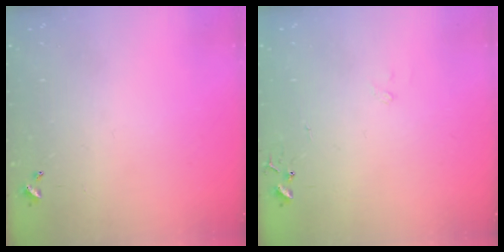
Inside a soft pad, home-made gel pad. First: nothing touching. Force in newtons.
{"total": 7.6, "press": 7.6, "slide": 0.5}